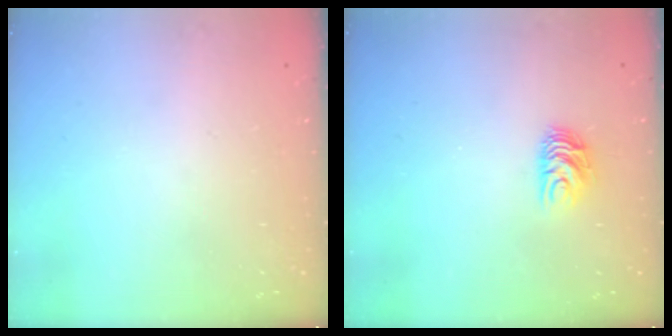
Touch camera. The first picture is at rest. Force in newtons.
{"total": 6.7, "press": 6.6, "slide": 0.6}